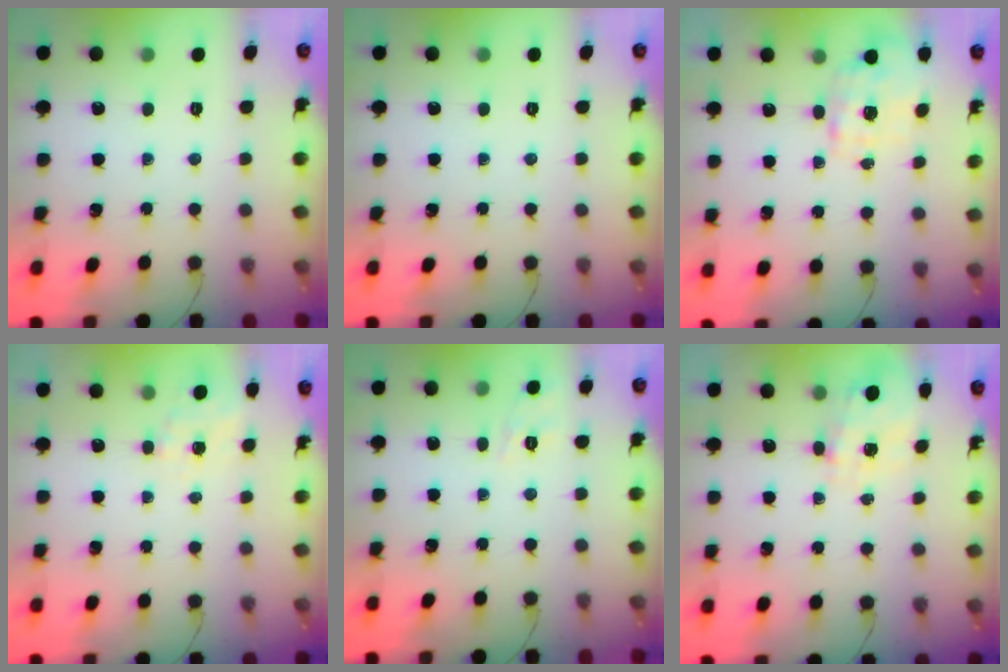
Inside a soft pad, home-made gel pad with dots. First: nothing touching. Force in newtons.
{"total": 0.0}
{"total": 1.7, "press": 1.6, "slide": 0.6}
{"total": 5.1, "press": 4.8, "slide": 1.5}
{"total": 2.0, "press": 0.8, "slide": 1.9}
{"total": 0.7, "press": 0.4, "slide": 0.6}